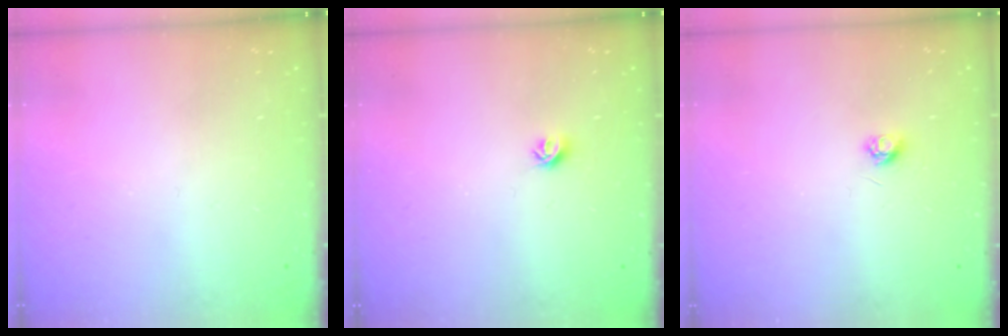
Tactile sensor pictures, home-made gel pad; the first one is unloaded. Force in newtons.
{"total": 5.3, "press": 5.2, "slide": 0.7}
{"total": 3.7, "press": 3.7, "slide": 0.3}